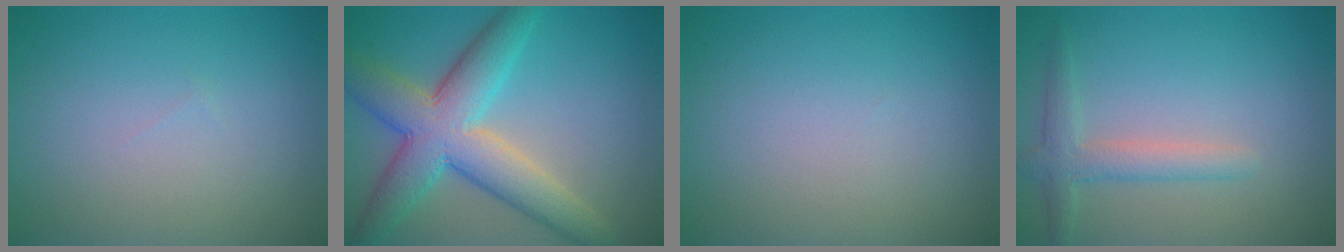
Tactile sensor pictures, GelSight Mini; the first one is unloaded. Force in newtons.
{"total": 8.6, "press": 8.6, "slide": 0.6}
{"total": 0.0}
{"total": 2.6, "press": 2.6, "slide": 0.2}